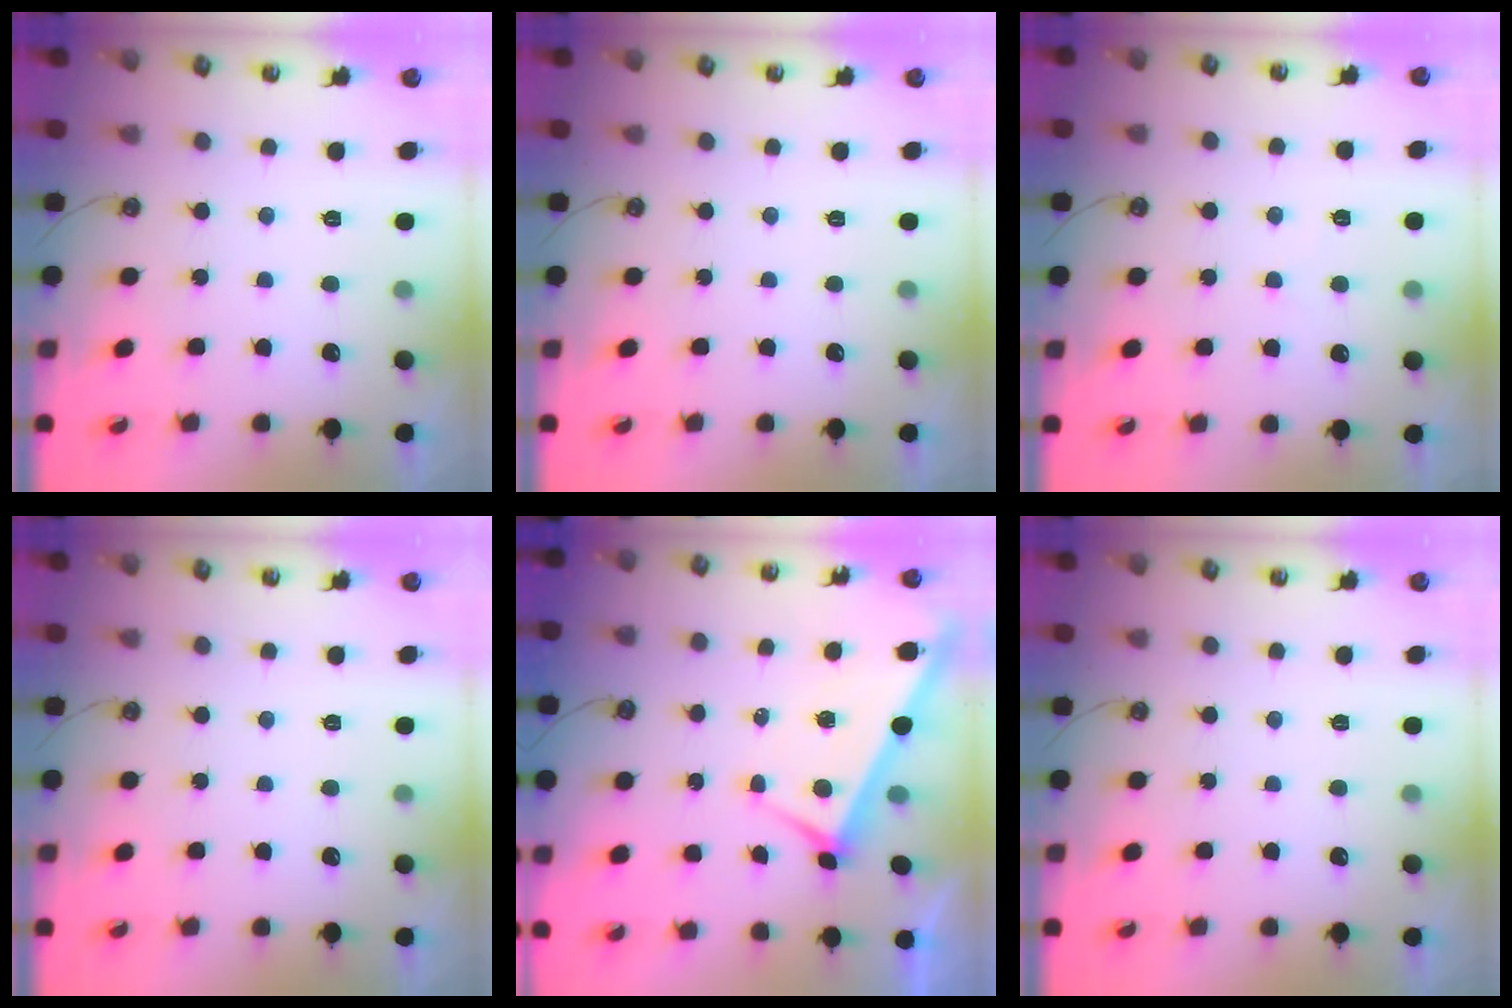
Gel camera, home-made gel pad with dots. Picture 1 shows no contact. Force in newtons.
{"total": 0.0}
{"total": 2.2, "press": 2.2, "slide": 0.3}
{"total": 0.0}
{"total": 3.6, "press": 3.5, "slide": 0.5}
{"total": 0.0}